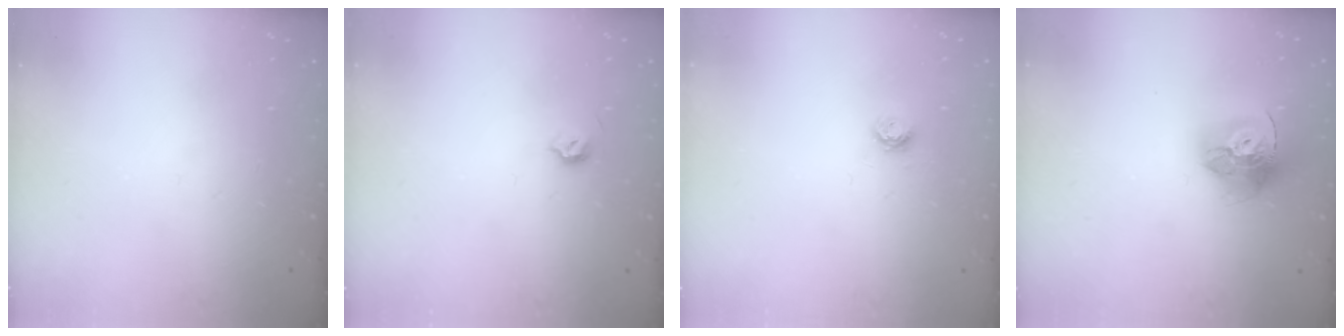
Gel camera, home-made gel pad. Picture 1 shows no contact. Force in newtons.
{"total": 3.9, "press": 3.9, "slide": 0.6}
{"total": 4.0, "press": 4.0, "slide": 0.5}
{"total": 15.9, "press": 15.9, "slide": 1.6}